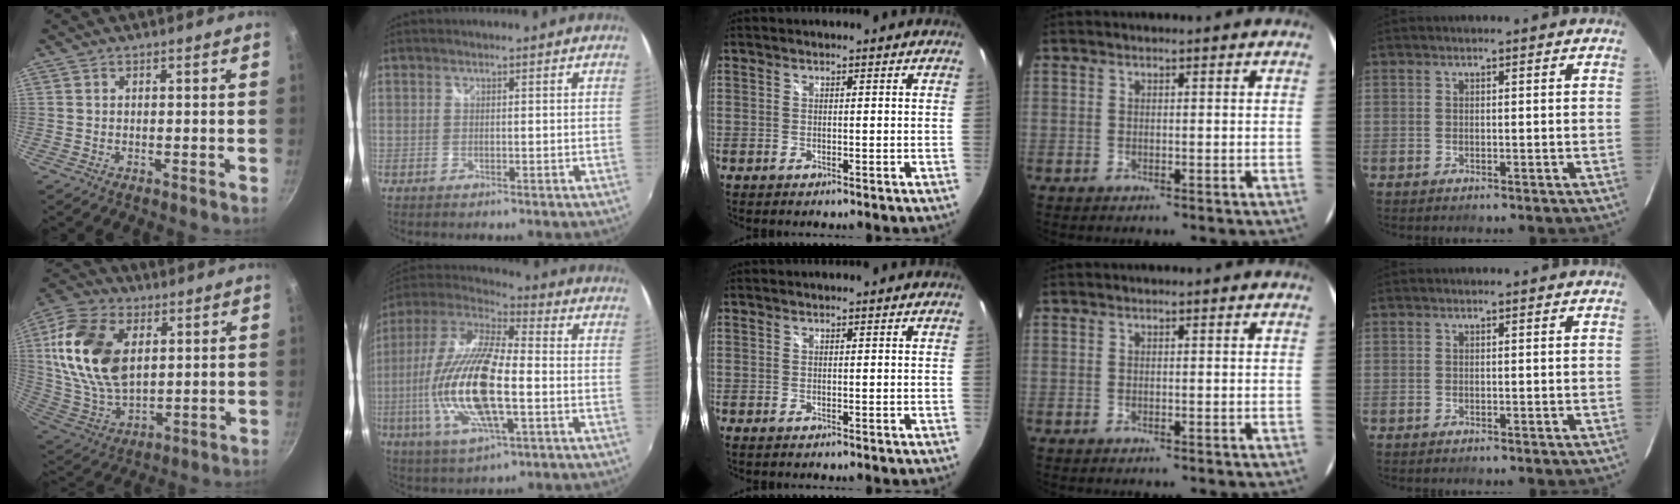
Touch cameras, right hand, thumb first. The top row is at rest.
{"thumb": {"total": 19.4, "force": [4.5, 12.2, 14.4], "torque": [-0.260, -0.006, 0.092]}, "index": {"total": 21.0, "force": [-3.8, 6.7, 19.5], "torque": [-0.397, -0.013, -0.077]}}